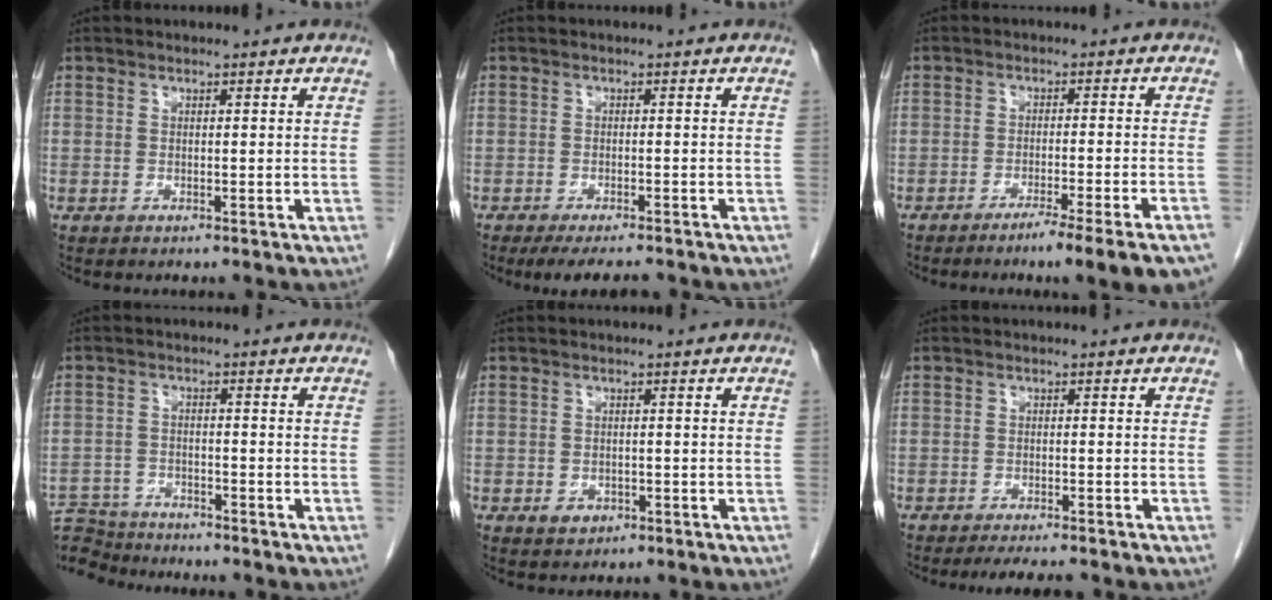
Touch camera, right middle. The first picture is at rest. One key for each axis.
{"total": 6.3, "fx": -5.4, "fy": 1.0, "fz": 3.1, "tx": -0.041, "ty": -0.011, "tz": -0.081}
{"total": 9.1, "fx": -6.3, "fy": -0.9, "fz": 6.5, "tx": -0.073, "ty": -0.017, "tz": -0.088}
{"total": 8.6, "fx": -8.4, "fy": 1.8, "fz": 0.7, "tx": -0.017, "ty": 0.005, "tz": -0.150}
{"total": 1.9, "fx": -0.9, "fy": 1.4, "fz": 0.8, "tx": -0.014, "ty": 0.002, "tz": -0.004}
{"total": 3.9, "fx": -3.5, "fy": 0.2, "fz": 1.7, "tx": -0.027, "ty": -0.011, "tz": -0.052}